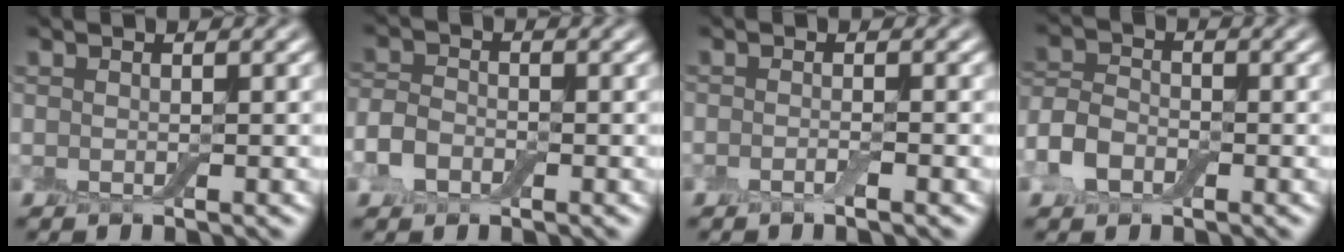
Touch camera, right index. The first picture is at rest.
{"total": 2.8, "force": [-1.3, 2.0, 1.5], "torque": [-0.035, 0.002, -0.035]}
{"total": 1.0, "force": [-0.6, 0.1, 0.8], "torque": [-0.013, -0.003, -0.011]}
{"total": 3.7, "force": [-1.7, 2.5, 2.1], "torque": [-0.049, 0.004, -0.045]}